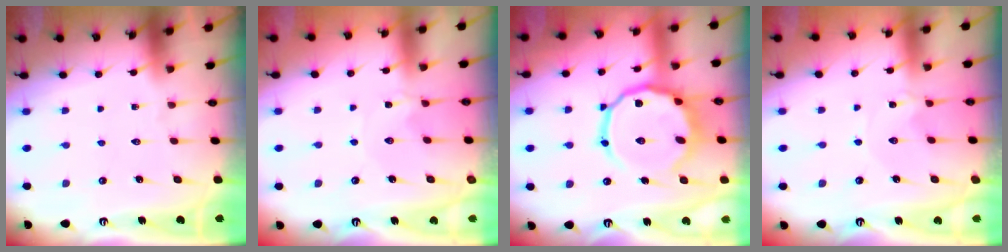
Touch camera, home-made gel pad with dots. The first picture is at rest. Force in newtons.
{"total": 0.0}
{"total": 14.6, "press": 14.5, "slide": 2.0}
{"total": 0.0}